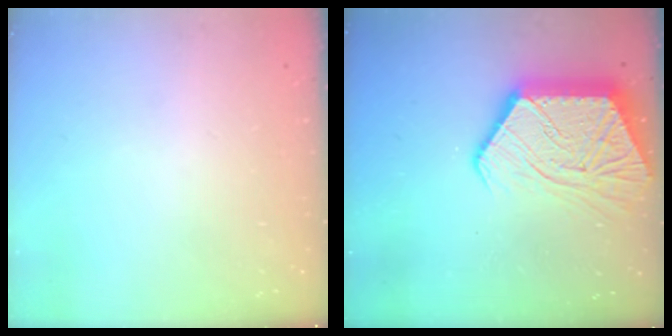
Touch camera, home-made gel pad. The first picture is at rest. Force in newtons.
{"total": 18.9, "press": 18.9, "slide": 1.4}